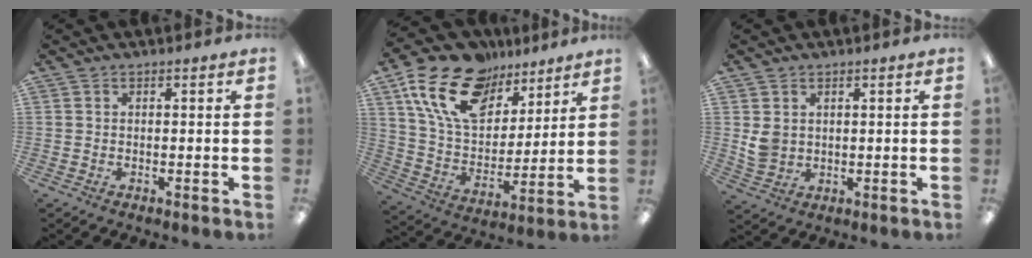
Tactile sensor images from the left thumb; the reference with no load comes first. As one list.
[{"total": 19.9, "force": [12.0, 11.8, 10.6], "torque": [-0.195, -0.050, 0.221]}, {"total": 4.3, "force": [1.6, 3.5, 2.0], "torque": [-0.032, 0.002, 0.034]}]